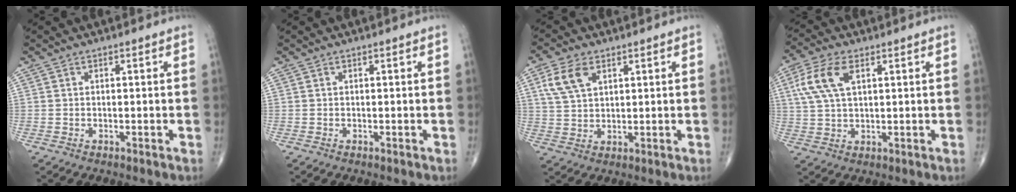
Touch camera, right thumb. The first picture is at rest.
{"total": 0.0}
{"total": 7.0, "force": [3.0, 4.2, 4.8], "torque": [-0.094, -0.002, 0.062]}
{"total": 8.6, "force": [3.0, 4.3, 6.8], "torque": [-0.156, 0.007, 0.060]}